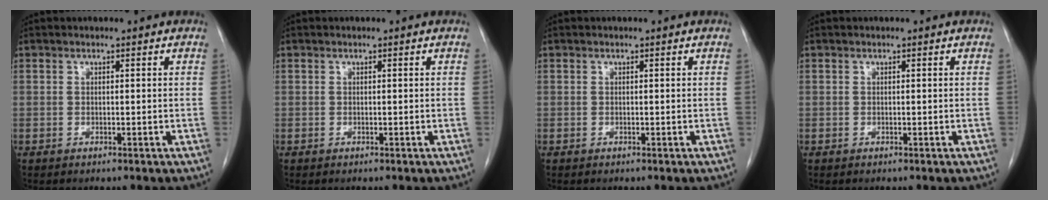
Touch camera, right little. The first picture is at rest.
{"total": 0.0}
{"total": 0.0}
{"total": 0.0}